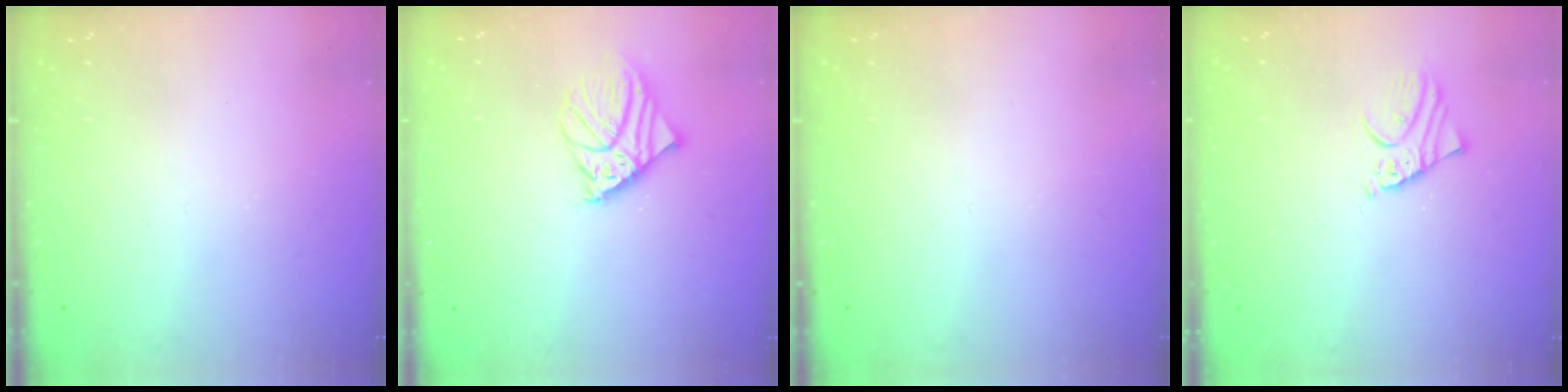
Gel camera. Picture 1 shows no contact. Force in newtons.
{"total": 8.5, "press": 8.3, "slide": 1.5}
{"total": 0.0}
{"total": 2.2, "press": 2.2, "slide": 0.1}